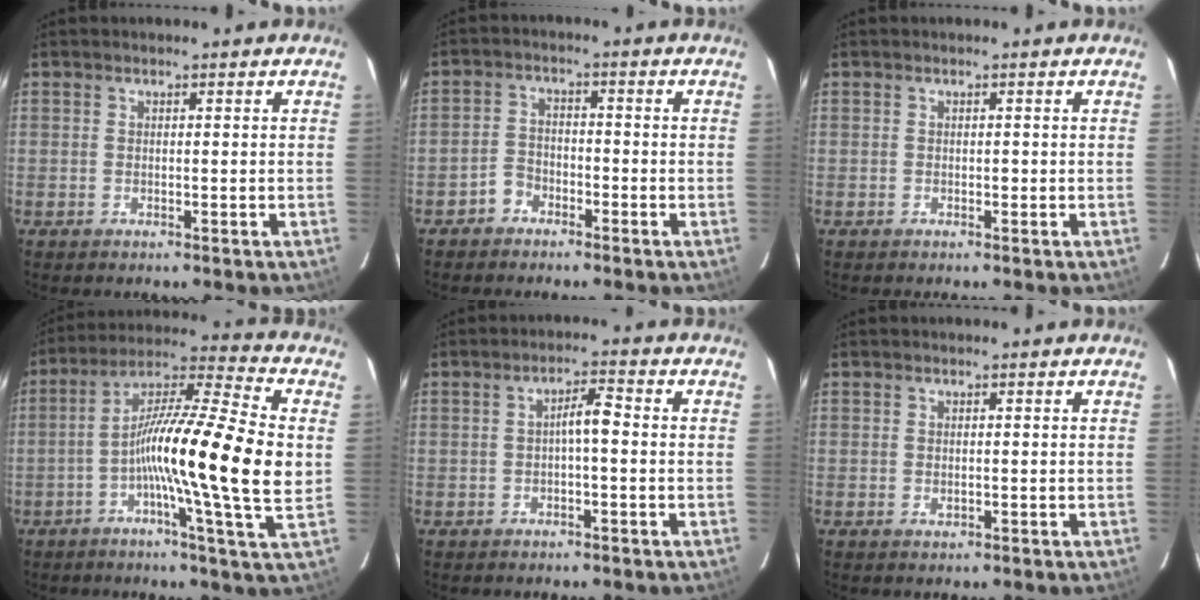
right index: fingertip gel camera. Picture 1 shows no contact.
{"total": 3.5, "force": [-2.3, 2.5, 1.0], "torque": [-0.022, 0.012, -0.046]}
{"total": 0.5, "force": [-0.2, 0.3, 0.4], "torque": [-0.006, 0.001, -0.005]}
{"total": 19.3, "force": [-1.6, 0.0, 19.2], "torque": [-0.319, 0.007, -0.043]}
{"total": 3.7, "force": [-0.2, 0.8, 3.6], "torque": [-0.063, 0.014, -0.002]}
{"total": 0.7, "force": [-0.2, 0.4, 0.6], "torque": [-0.013, -0.002, -0.001]}